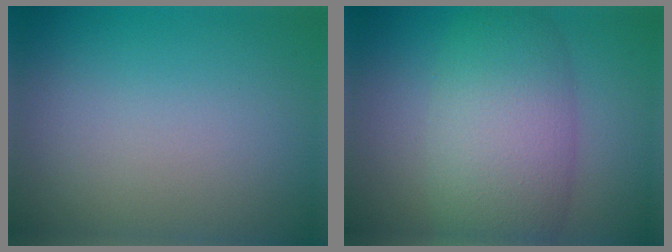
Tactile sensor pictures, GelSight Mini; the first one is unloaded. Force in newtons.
{"total": 8.0, "press": 8.0, "slide": 0.1}